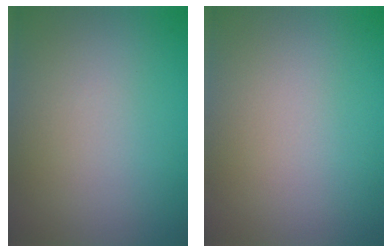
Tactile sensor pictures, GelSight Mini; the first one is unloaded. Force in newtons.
{"total": 0.0}